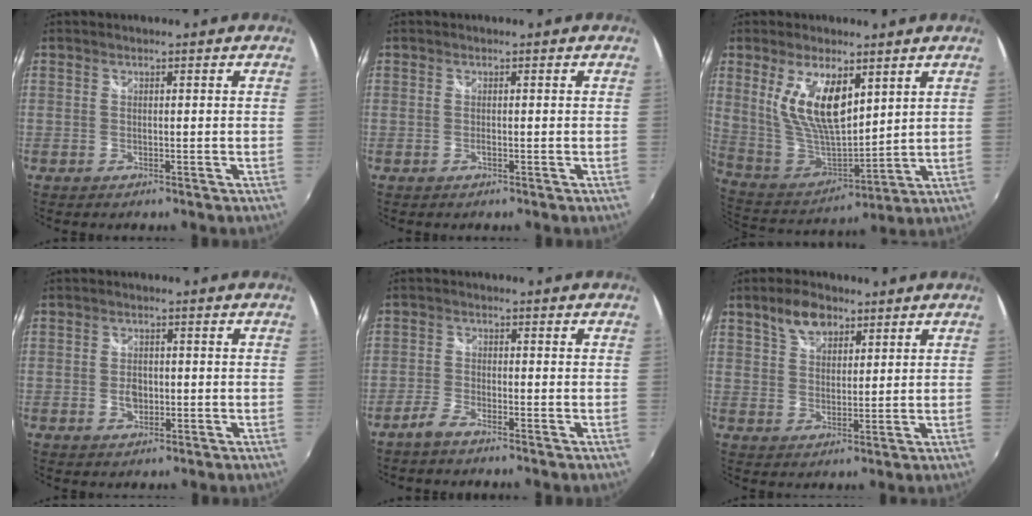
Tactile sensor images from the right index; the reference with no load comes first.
{"total": 0.9, "force": [-0.4, -0.1, 0.8], "torque": [-0.015, 0.000, -0.007]}
{"total": 14.9, "force": [6.2, 6.6, 11.8], "torque": [-0.229, -0.007, 0.136]}
{"total": 3.1, "force": [-0.6, 2.2, 2.0], "torque": [-0.035, 0.000, -0.009]}
{"total": 2.9, "force": [-2.5, 0.5, 1.4], "torque": [-0.047, 0.000, -0.056]}
{"total": 6.5, "force": [4.2, 3.5, 3.5], "torque": [-0.060, 0.016, 0.076]}